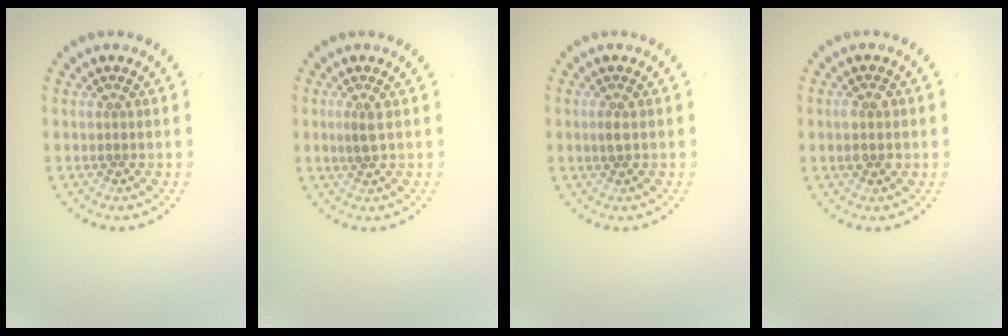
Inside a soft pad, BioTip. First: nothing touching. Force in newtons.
{"total": 1.1, "press": 1.1, "slide": 0.4}
{"total": 0.8, "press": 0.8, "slide": 0.3}
{"total": 2.2, "press": 2.1, "slide": 0.1}